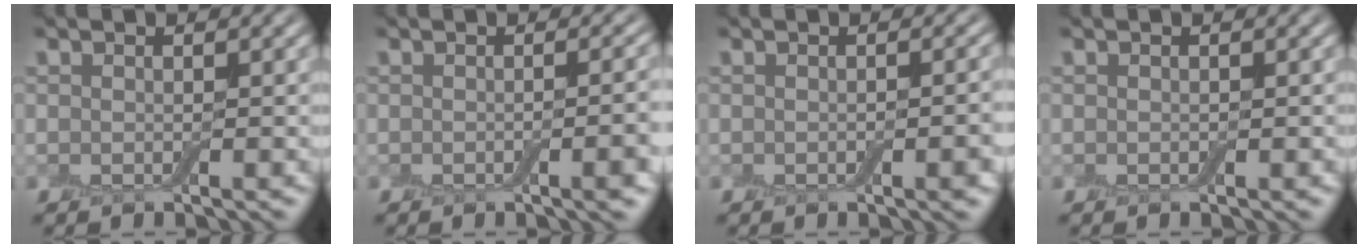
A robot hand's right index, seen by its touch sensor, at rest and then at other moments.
{"total": 4.1, "force": [-0.8, 1.4, 3.7], "torque": [-0.030, 0.002, -0.009]}
{"total": 2.5, "force": [-0.5, 0.6, 2.4], "torque": [-0.025, 0.002, -0.005]}
{"total": 0.0}